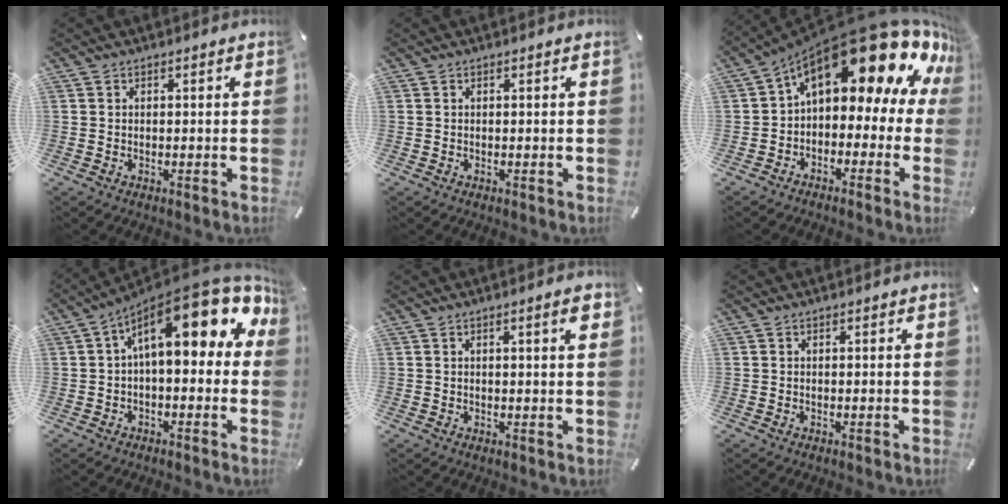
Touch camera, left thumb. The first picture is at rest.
{"total": 0.0}
{"total": 21.9, "force": [11.1, 10.3, 15.9], "torque": [-0.250, -0.092, 0.185]}
{"total": 17.2, "force": [6.9, 7.0, 14.2], "torque": [-0.222, -0.050, 0.113]}
{"total": 3.3, "force": [1.2, 0.5, 3.0], "torque": [-0.051, 0.001, 0.015]}
{"total": 0.0}